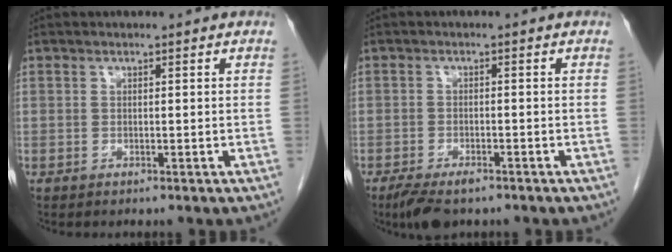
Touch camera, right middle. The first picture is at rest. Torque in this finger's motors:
{"motor_torque": [0.61, -0.38, 0.00, 0.01]}